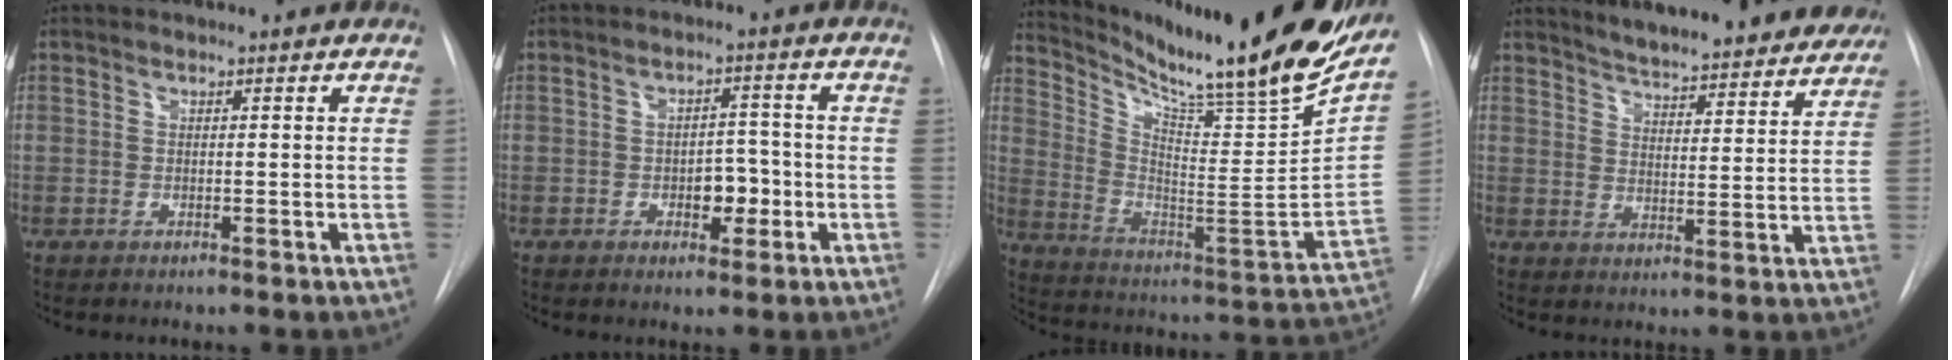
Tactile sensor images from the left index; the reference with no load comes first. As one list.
[{"total": 4.6, "force": [-1.4, 2.6, 3.5], "torque": [-0.039, 0.010, -0.016]}, {"total": 28.7, "force": [24.0, 0.8, 15.8], "torque": [-0.265, -0.099, 0.345]}, {"total": 21.4, "force": [19.4, 3.9, 8.1], "torque": [-0.115, -0.024, 0.241]}]